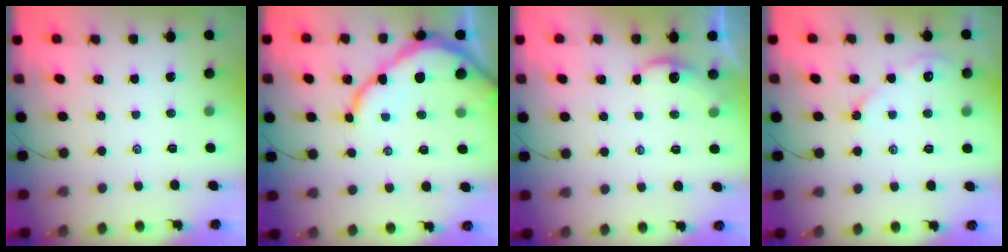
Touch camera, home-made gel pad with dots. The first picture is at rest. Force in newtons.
{"total": 9.7, "press": 9.7, "slide": 1.3}
{"total": 1.6, "press": 1.5, "slide": 0.2}
{"total": 6.8, "press": 6.7, "slide": 0.8}